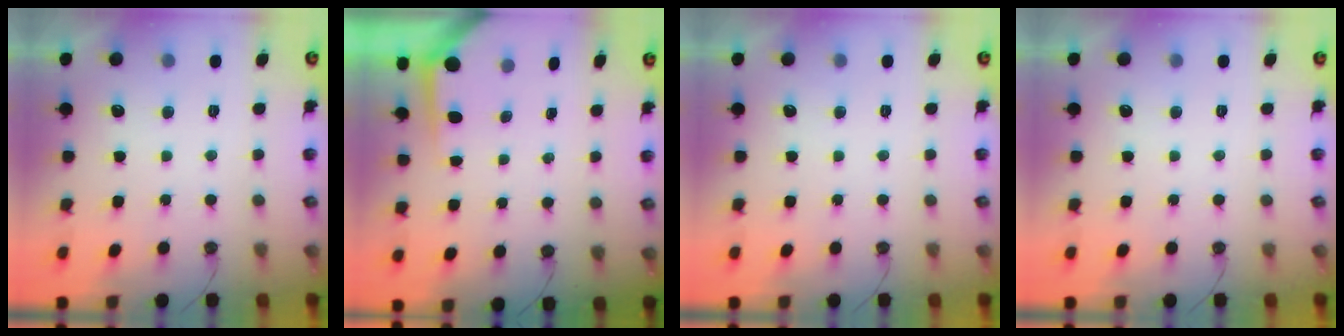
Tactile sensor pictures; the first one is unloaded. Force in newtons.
{"total": 3.5, "press": 3.5, "slide": 0.4}
{"total": 0.0}
{"total": 0.0}